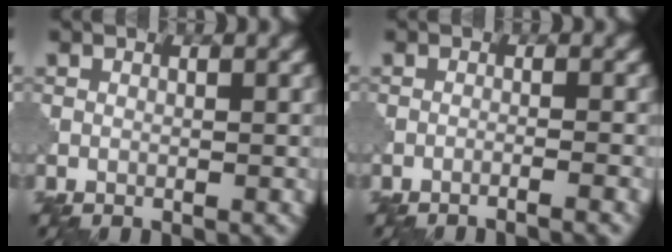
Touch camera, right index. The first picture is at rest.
{"total": 2.3, "force": [-1.5, 0.4, 1.7], "torque": [-0.019, 0.010, -0.037]}